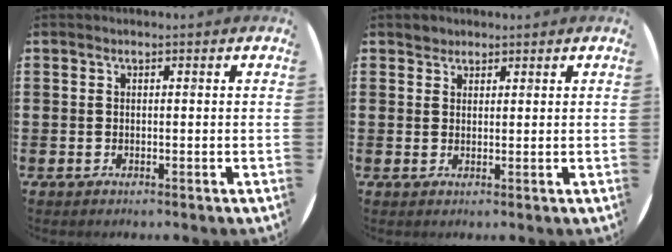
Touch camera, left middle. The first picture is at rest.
{"total": 1.5, "force": [1.4, 0.7, -0.1], "torque": [0.000, 0.002, 0.028]}